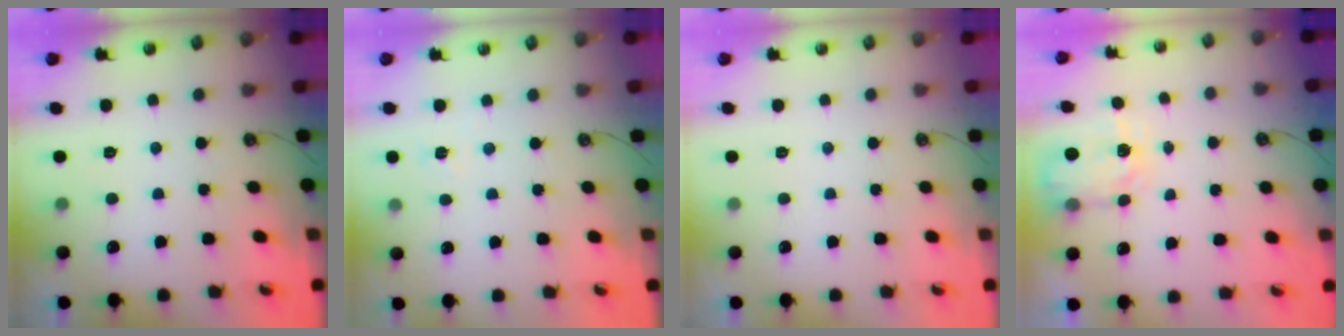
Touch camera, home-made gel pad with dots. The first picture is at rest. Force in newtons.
{"total": 2.6, "press": 2.6, "slide": 0.2}
{"total": 0.0}
{"total": 3.8, "press": 3.8, "slide": 0.5}